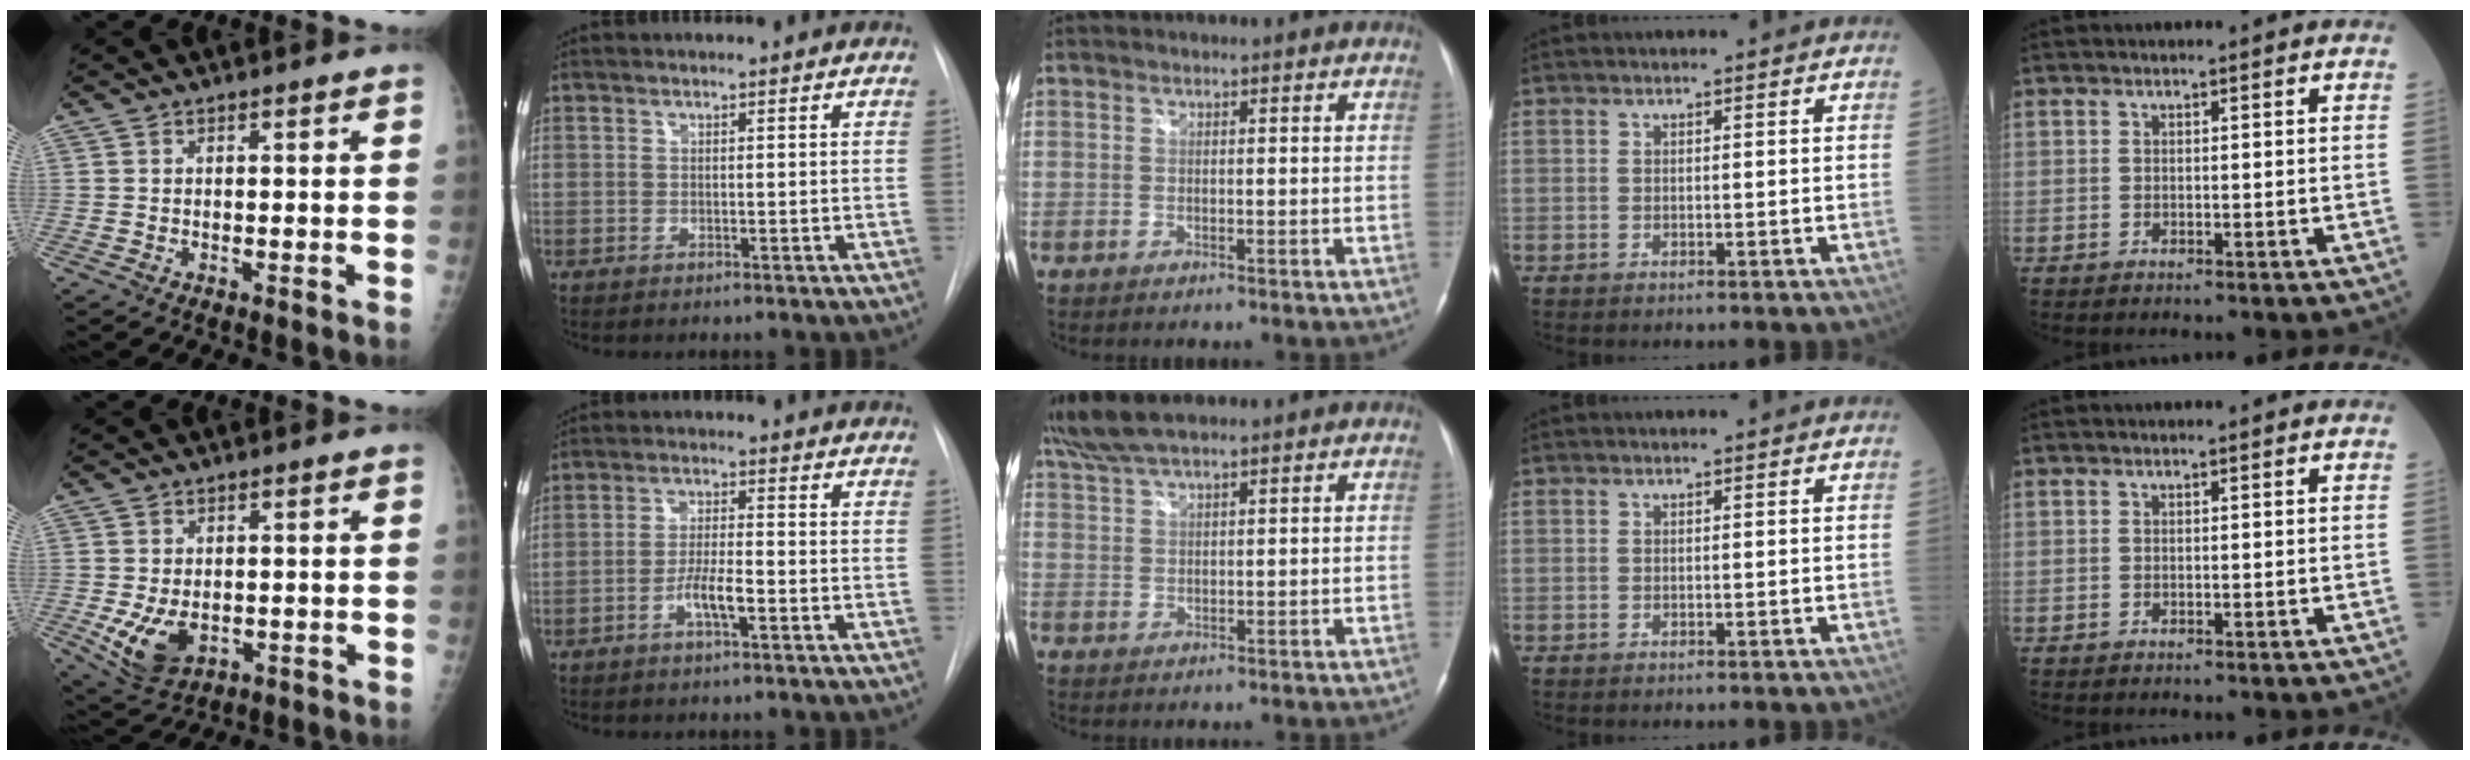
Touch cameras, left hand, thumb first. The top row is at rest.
{"thumb": {"total": 8.1, "force": [-1.6, 5.4, 5.9], "torque": [-0.100, -0.008, -0.012]}, "index": {"total": 4.3, "force": [-2.2, 0.7, 3.7], "torque": [-0.070, -0.001, -0.042]}, "middle": {"total": 6.8, "force": [5.7, 0.9, 3.7], "torque": [-0.082, 0.029, 0.111]}}